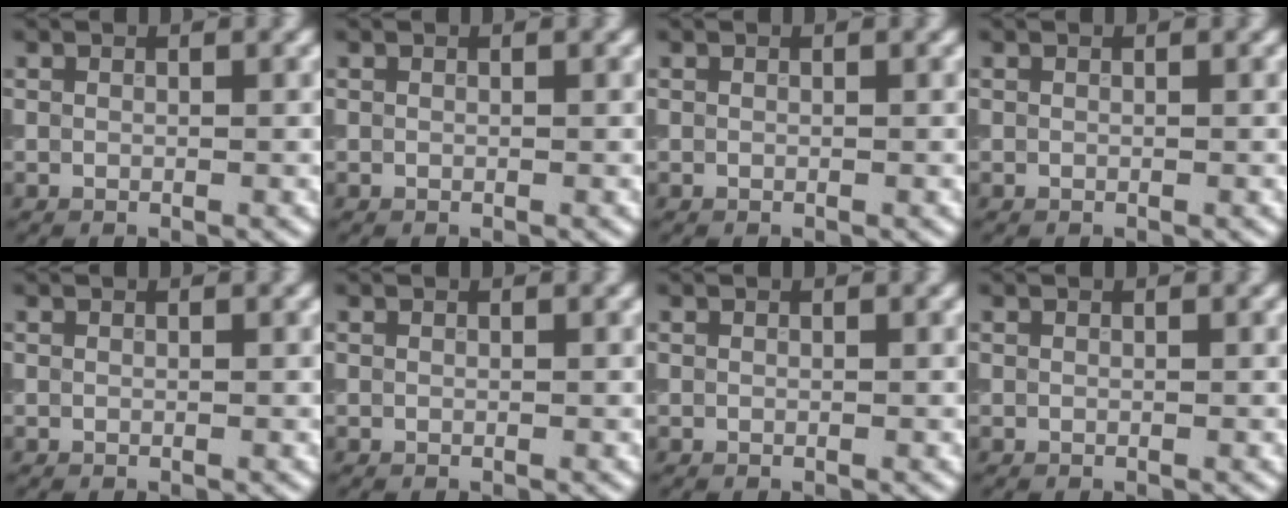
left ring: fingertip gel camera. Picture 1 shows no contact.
{"total": 0.0}
{"total": 0.0}
{"total": 0.0}
{"total": 0.0}
{"total": 0.0}
{"total": 0.0}
{"total": 0.0}